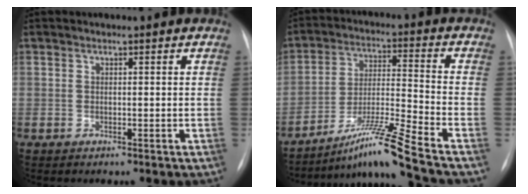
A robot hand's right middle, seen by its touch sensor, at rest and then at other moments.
{"total": 11.0, "force": [-8.8, -2.8, 6.0], "torque": [-0.119, -0.007, -0.155]}